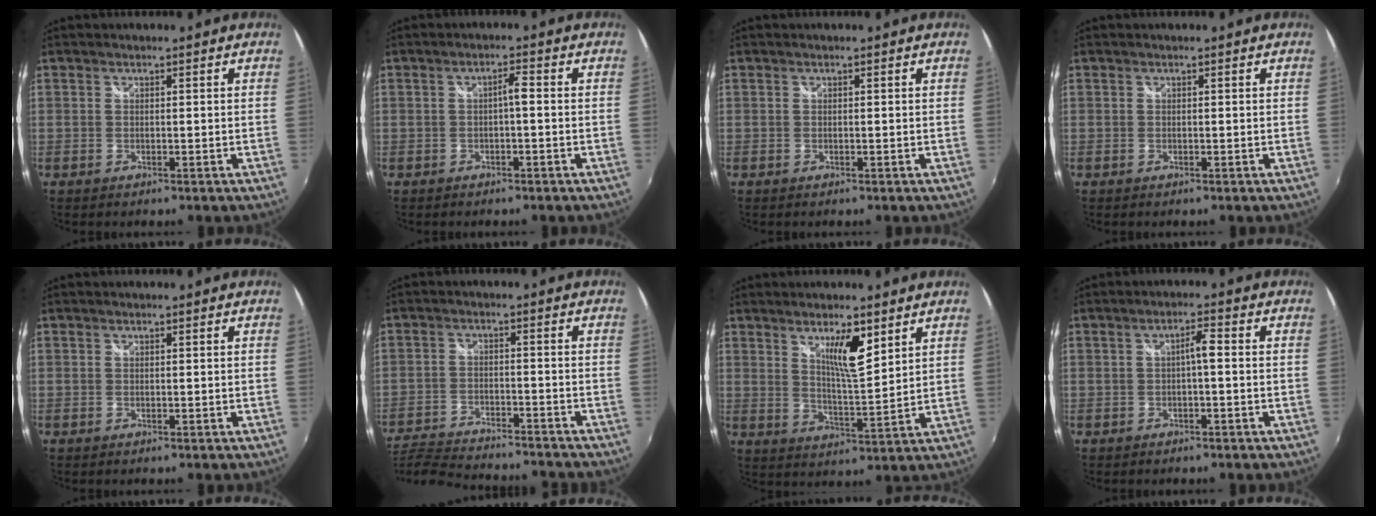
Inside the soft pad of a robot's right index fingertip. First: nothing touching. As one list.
[{"total": 1.9, "force": [-0.4, 0.3, 1.9], "torque": [-0.033, 0.007, -0.007]}, {"total": 0.0}, {"total": 0.0}, {"total": 0.0}, {"total": 19.8, "force": [-17.4, 4.6, 8.3], "torque": [-0.184, -0.022, -0.267]}, {"total": 7.4, "force": [4.5, 1.5, 5.8], "torque": [-0.094, -0.006, 0.078]}, {"total": 2.5, "force": [-0.4, 0.3, 2.4], "torque": [-0.044, 0.008, -0.006]}]